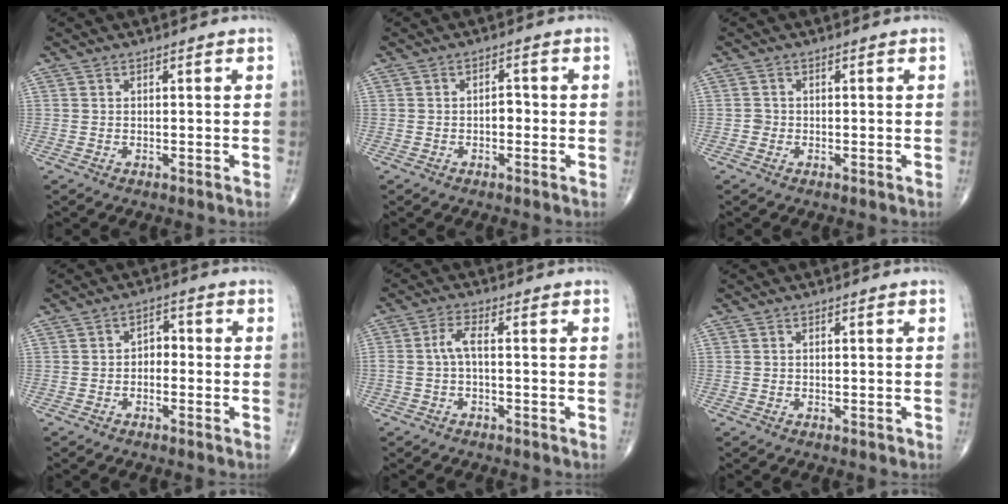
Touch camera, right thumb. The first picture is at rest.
{"total": 1.9, "force": [-0.5, 1.2, 1.4], "torque": [-0.009, 0.009, -0.013]}
{"total": 1.0, "force": [-0.3, 1.0, 0.2], "torque": [0.003, 0.004, -0.008]}
{"total": 2.9, "force": [-0.8, 2.1, 1.8], "torque": [-0.008, 0.017, -0.024]}
{"total": 3.3, "force": [-0.4, 0.9, 3.2], "torque": [-0.075, 0.012, -0.012]}
{"total": 0.0}